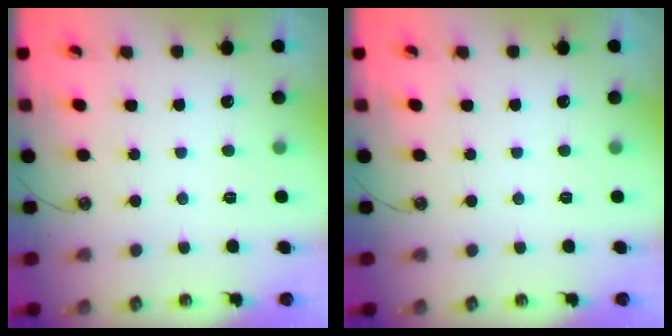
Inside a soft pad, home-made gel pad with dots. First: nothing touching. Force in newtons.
{"total": 0.0}